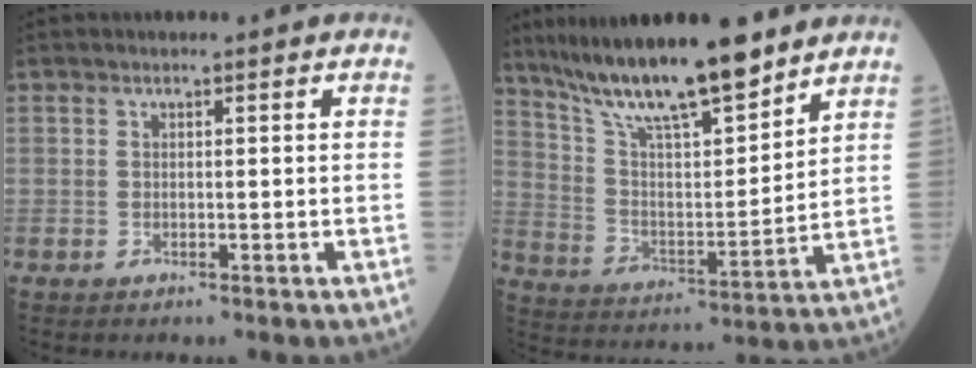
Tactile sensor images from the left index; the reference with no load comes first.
{"total": 16.9, "force": [13.6, 2.4, 9.7], "torque": [-0.172, -0.004, 0.246]}